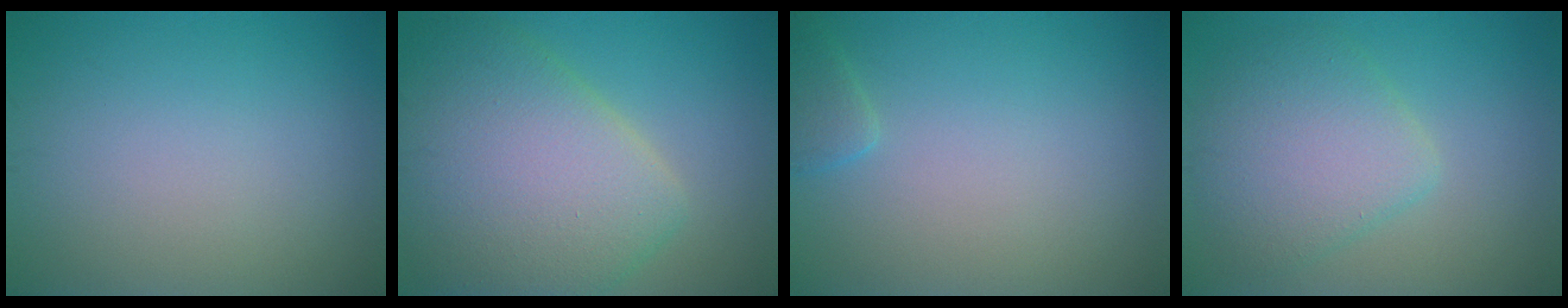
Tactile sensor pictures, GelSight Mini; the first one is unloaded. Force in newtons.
{"total": 10.3, "press": 10.3, "slide": 0.5}
{"total": 1.4, "press": 1.4, "slide": 0.1}
{"total": 5.2, "press": 5.2, "slide": 0.3}